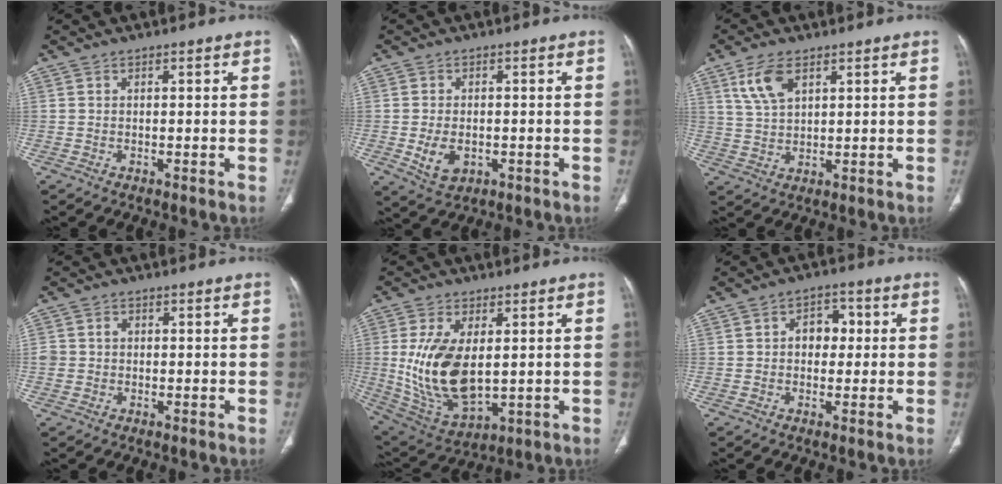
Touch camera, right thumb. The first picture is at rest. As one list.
[{"total": 5.4, "force": [-1.3, 3.6, 3.9], "torque": [-0.065, -0.002, -0.011]}, {"total": 6.6, "force": [3.5, 3.3, 4.6], "torque": [-0.090, -0.009, 0.075]}, {"total": 2.8, "force": [0.1, 2.6, 1.1], "torque": [-0.012, 0.010, 0.008]}, {"total": 16.0, "force": [1.2, 8.7, 13.4], "torque": [-0.255, -0.016, 0.045]}, {"total": 5.2, "force": [0.5, 3.9, 3.5], "torque": [-0.024, 0.013, 0.001]}]